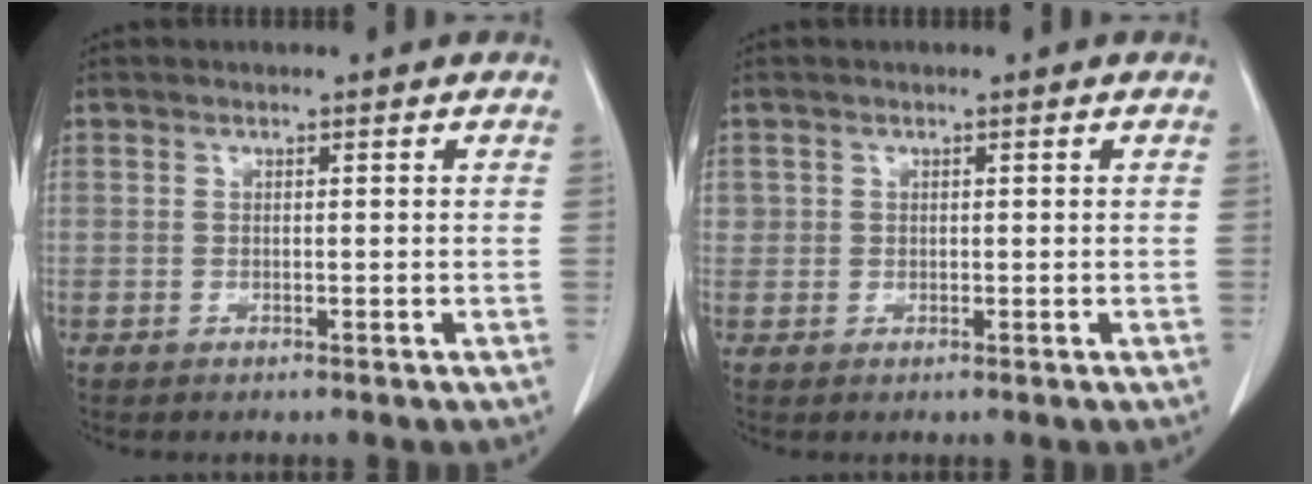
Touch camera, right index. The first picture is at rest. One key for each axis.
{"total": 1.1, "fx": 0.3, "fy": 1.0, "fz": 0.1, "tx": 0.012, "ty": 0.002, "tz": 0.002}